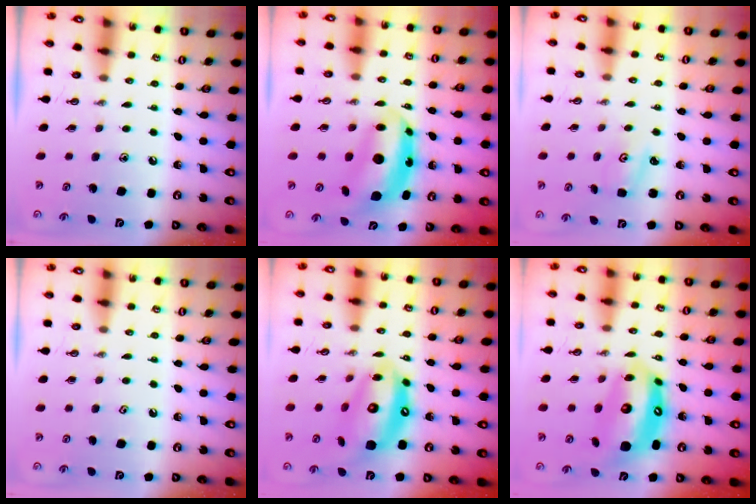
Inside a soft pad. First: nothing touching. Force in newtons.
{"total": 7.0, "press": 7.0, "slide": 0.8}
{"total": 2.2, "press": 2.2, "slide": 0.3}
{"total": 0.9, "press": 0.6, "slide": 0.7}
{"total": 14.4, "press": 14.3, "slide": 1.7}
{"total": 12.8, "press": 12.8, "slide": 0.9}